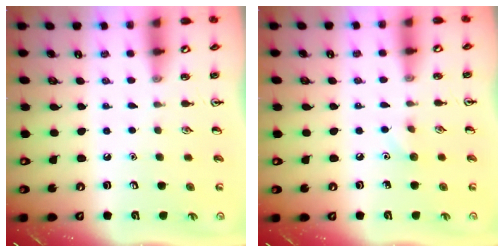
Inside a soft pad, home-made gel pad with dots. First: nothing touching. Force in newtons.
{"total": 4.7, "press": 4.4, "slide": 1.5}